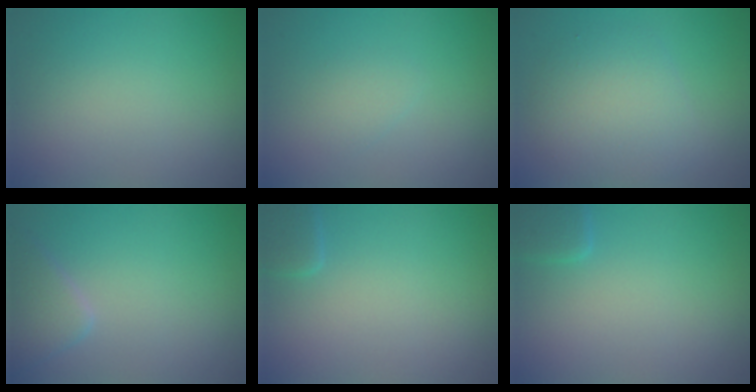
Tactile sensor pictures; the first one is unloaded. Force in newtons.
{"total": 1.0, "press": 1.0, "slide": 0.0}
{"total": 4.7, "press": 4.7, "slide": 0.1}
{"total": 2.3, "press": 2.3, "slide": 0.1}
{"total": 1.3, "press": 1.3, "slide": 0.2}
{"total": 1.5, "press": 1.5, "slide": 0.1}